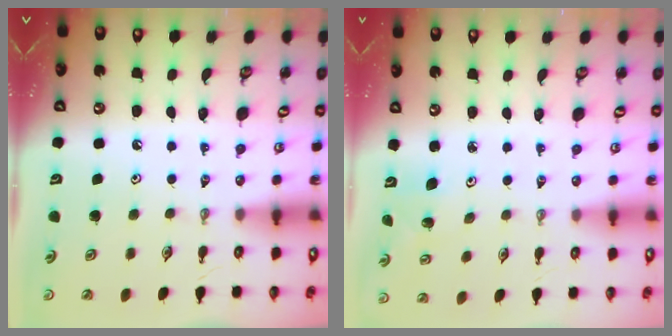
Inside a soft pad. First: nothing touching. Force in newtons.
{"total": 2.0, "press": 2.0, "slide": 0.2}